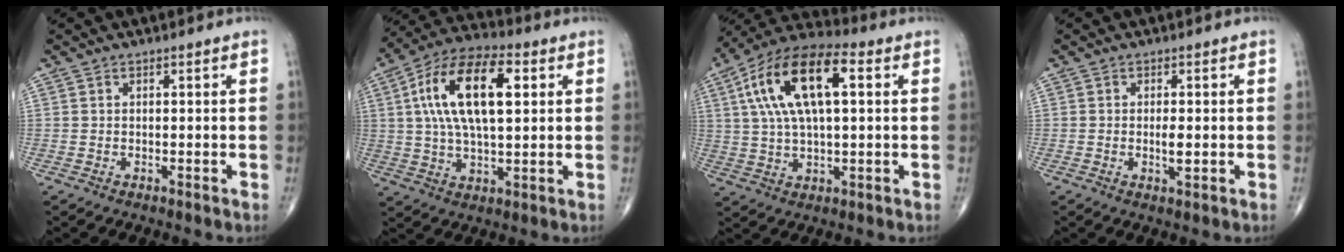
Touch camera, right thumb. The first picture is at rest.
{"total": 17.7, "force": [4.2, 8.0, 15.2], "torque": [-0.275, 0.018, 0.068]}
{"total": 17.9, "force": [4.6, 7.7, 15.5], "torque": [-0.286, 0.025, 0.074]}
{"total": 2.6, "force": [-0.2, 0.7, 2.4], "torque": [-0.046, -0.005, -0.004]}